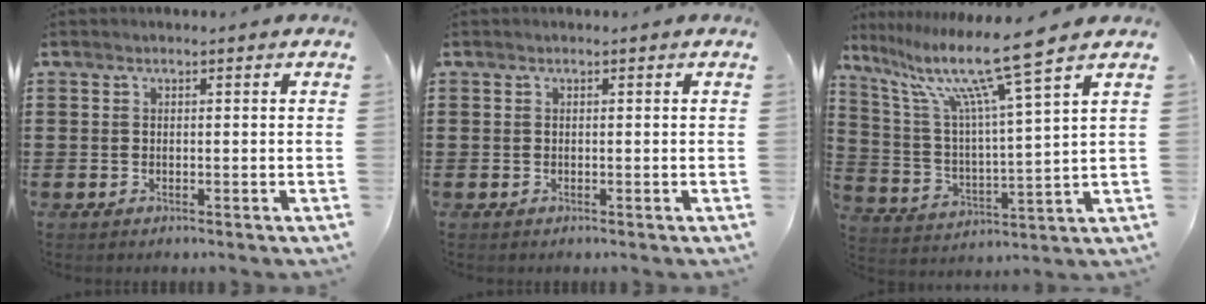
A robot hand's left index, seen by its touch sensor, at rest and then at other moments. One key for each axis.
{"total": 0.0}
{"total": 12.2, "fx": 9.2, "fy": -0.1, "fz": 8.0, "tx": -0.180, "ty": -0.052, "tz": 0.145}